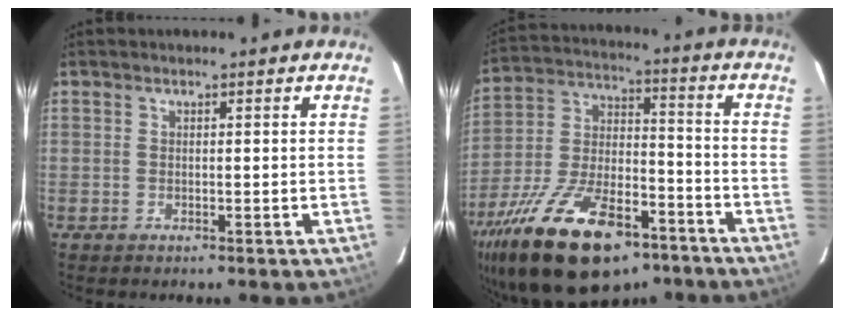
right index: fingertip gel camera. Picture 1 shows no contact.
{"total": 26.4, "force": [-16.5, 11.9, 16.9], "torque": [-0.329, -0.015, -0.264]}